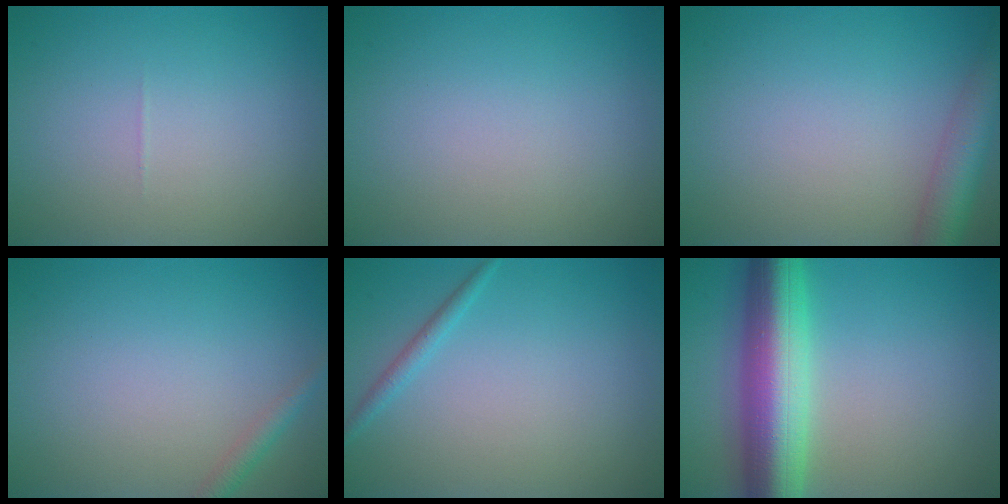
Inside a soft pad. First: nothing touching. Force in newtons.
{"total": 0.0}
{"total": 4.4, "press": 4.4, "slide": 0.3}
{"total": 1.4, "press": 1.4, "slide": 0.1}
{"total": 1.2, "press": 1.2, "slide": 0.0}
{"total": 9.8, "press": 9.8, "slide": 0.3}